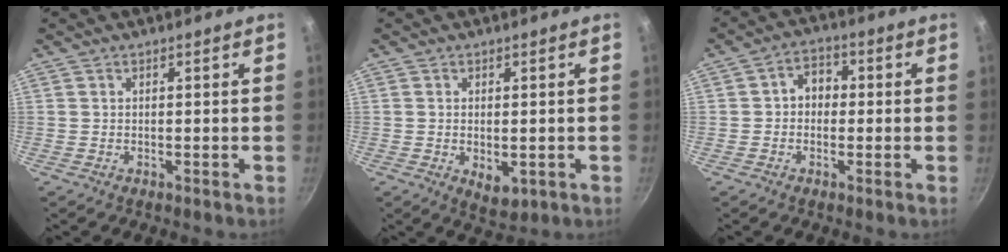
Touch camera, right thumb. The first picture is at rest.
{"total": 4.8, "force": [-0.9, 2.7, 3.8], "torque": [-0.054, -0.013, -0.007]}
{"total": 5.0, "force": [0.0, 4.1, 2.9], "torque": [-0.013, 0.014, -0.010]}